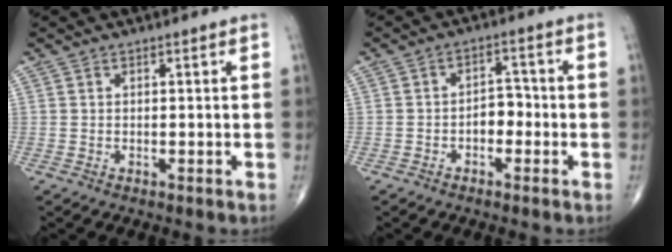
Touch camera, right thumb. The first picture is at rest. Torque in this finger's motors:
{"motor_torque": [0.69, 0.76, 0.36, -0.40, 0.03]}